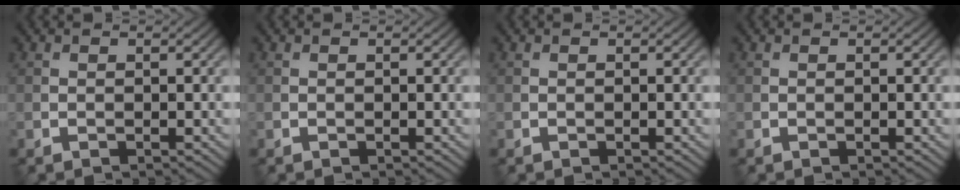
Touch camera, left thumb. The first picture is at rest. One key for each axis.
{"total": 0.0}
{"total": 0.0}
{"total": 0.0}